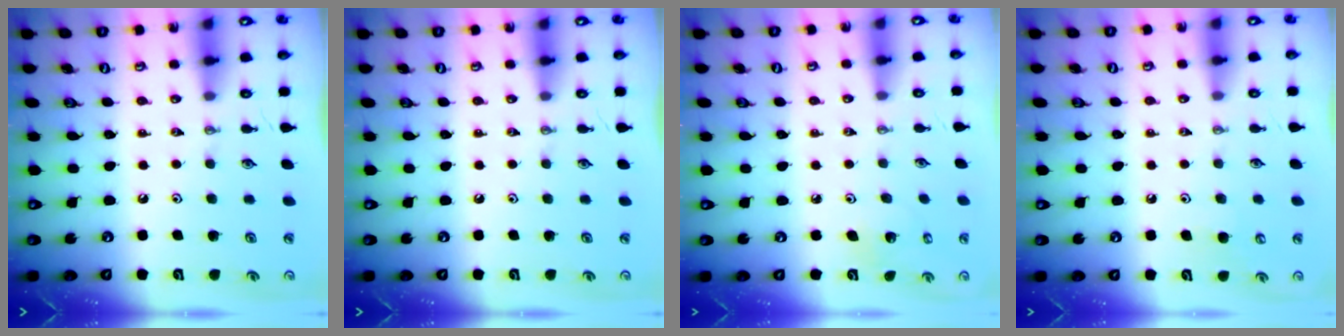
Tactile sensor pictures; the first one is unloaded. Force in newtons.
{"total": 0.0}
{"total": 4.0, "press": 4.0, "slide": 0.3}
{"total": 4.8, "press": 4.8, "slide": 0.8}